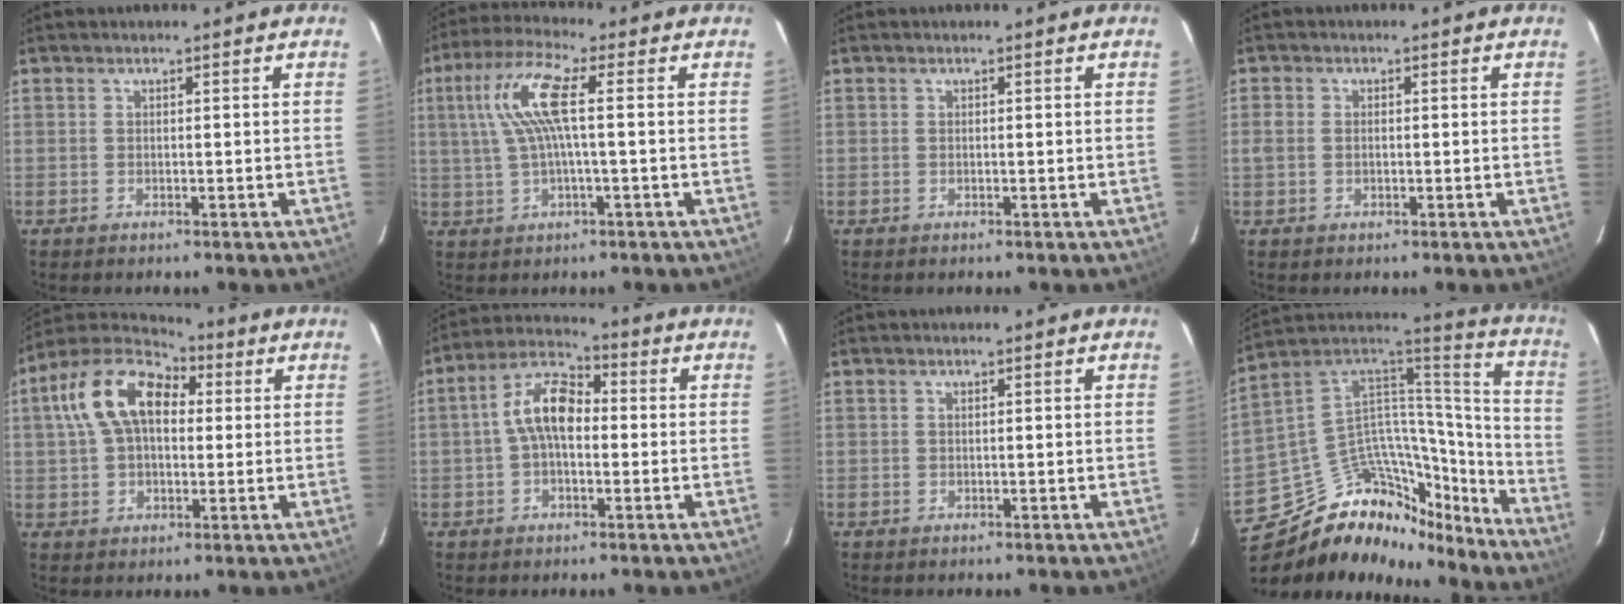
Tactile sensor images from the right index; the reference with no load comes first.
{"total": 9.4, "force": [1.1, 1.5, 9.2], "torque": [-0.182, 0.012, 0.026]}
{"total": 0.0}
{"total": 2.6, "force": [-0.1, 1.8, 1.8], "torque": [-0.035, 0.001, -0.003]}
{"total": 14.5, "force": [3.5, 9.0, 10.8], "torque": [-0.206, 0.041, 0.050]}
{"total": 8.9, "force": [-0.1, 4.8, 7.5], "torque": [-0.152, 0.029, -0.008]}
{"total": 0.0}
{"total": 28.5, "force": [-21.6, 13.9, 12.4], "torque": [-0.216, 0.069, -0.316]}